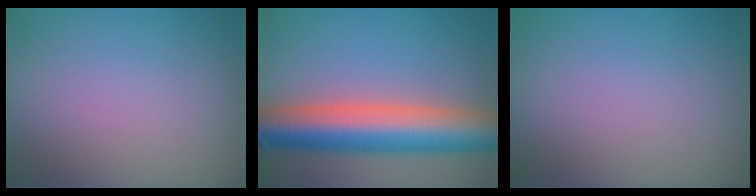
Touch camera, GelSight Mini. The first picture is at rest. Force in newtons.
{"total": 10.1, "press": 10.1, "slide": 0.4}
{"total": 0.0}